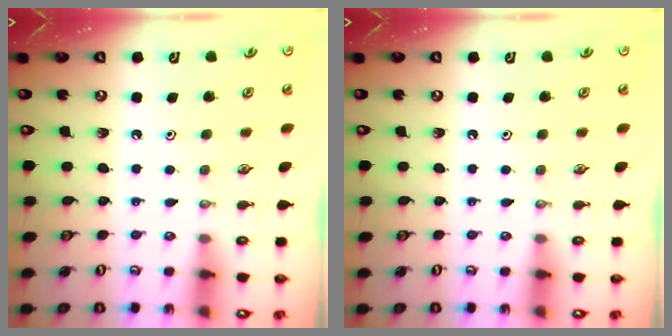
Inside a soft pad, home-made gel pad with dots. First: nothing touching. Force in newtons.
{"total": 0.0}